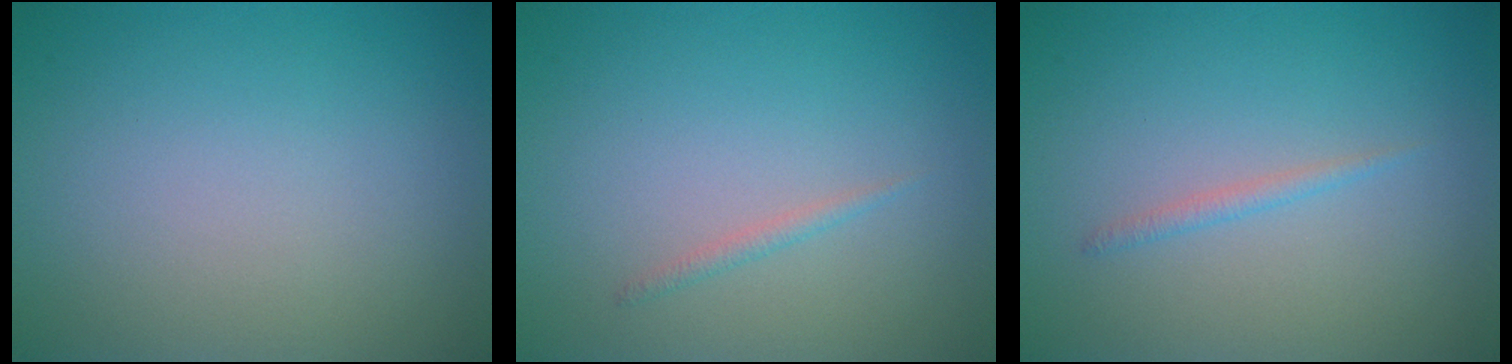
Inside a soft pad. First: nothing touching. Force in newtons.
{"total": 0.7, "press": 0.7, "slide": 0.1}
{"total": 0.9, "press": 0.9, "slide": 0.1}